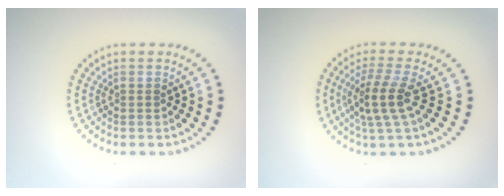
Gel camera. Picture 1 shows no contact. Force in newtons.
{"total": 3.4, "press": 2.8, "slide": 2.1}